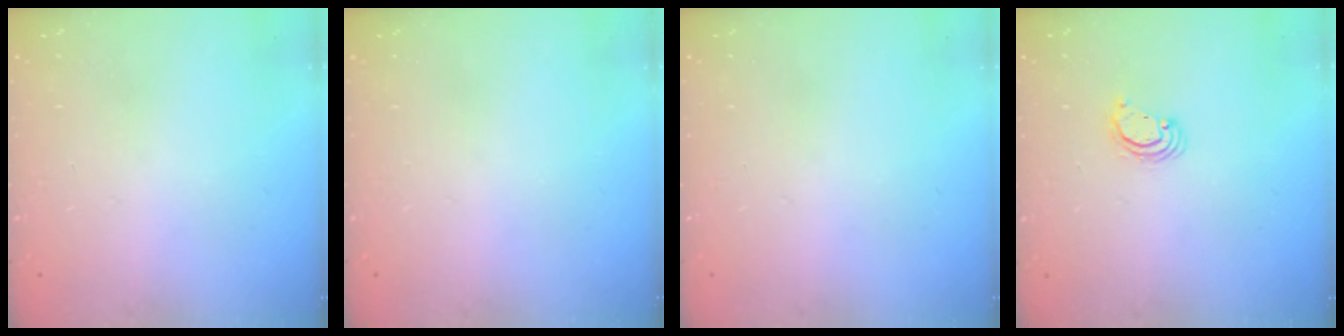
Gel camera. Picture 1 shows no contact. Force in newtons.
{"total": 0.0}
{"total": 0.0}
{"total": 2.8, "press": 2.8, "slide": 0.2}